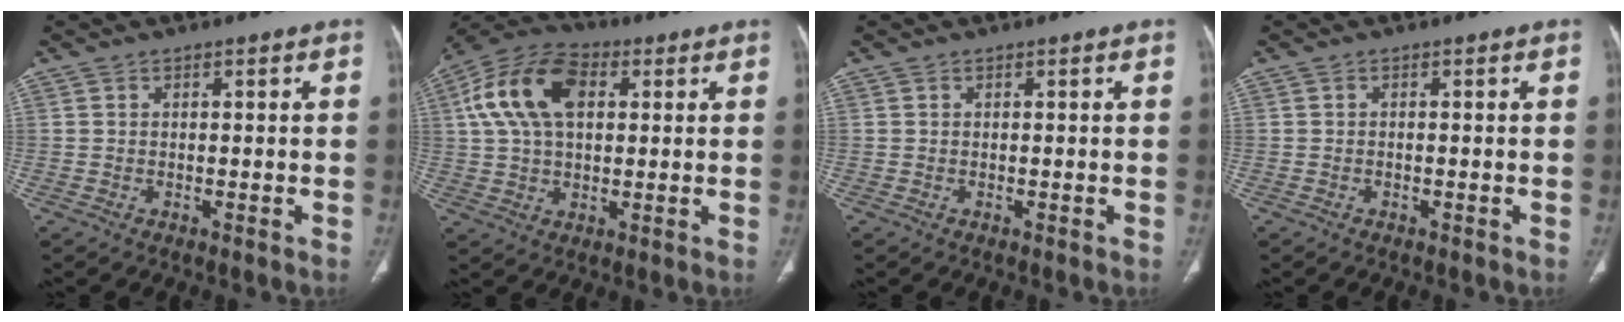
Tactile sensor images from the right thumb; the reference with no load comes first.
{"total": 15.2, "force": [3.8, 9.3, 11.4], "torque": [-0.214, 0.020, 0.064]}
{"total": 0.0}
{"total": 0.0}